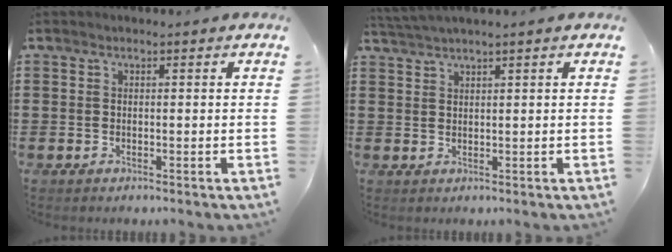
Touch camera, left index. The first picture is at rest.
{"total": 1.9, "force": [1.7, -0.4, 0.7], "torque": [-0.016, 0.000, 0.034]}